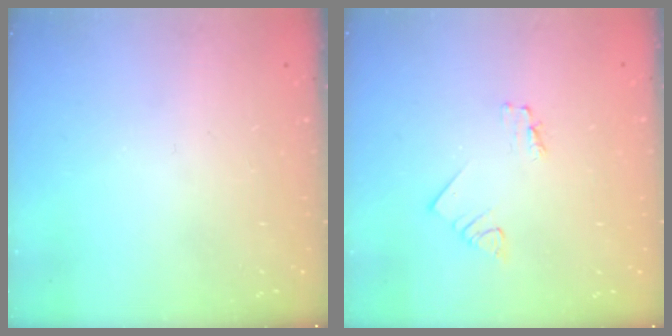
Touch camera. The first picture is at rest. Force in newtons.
{"total": 1.2, "press": 1.2, "slide": 0.0}